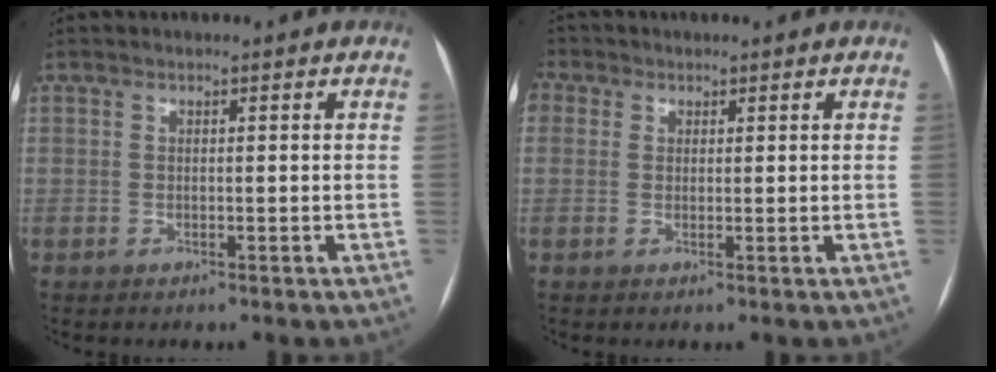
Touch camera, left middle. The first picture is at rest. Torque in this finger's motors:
{"motor_torque": [1.58, -0.55, 1.05, 0.21]}